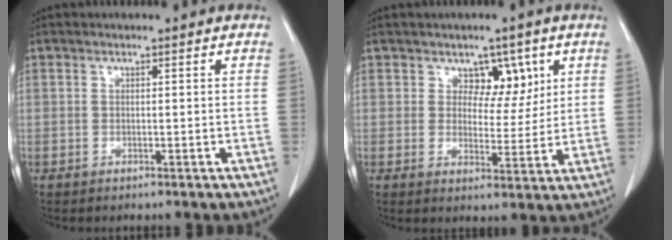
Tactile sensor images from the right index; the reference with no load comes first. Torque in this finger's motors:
{"motor_torque": [0.15, 0.08, 0.05, 0.02]}